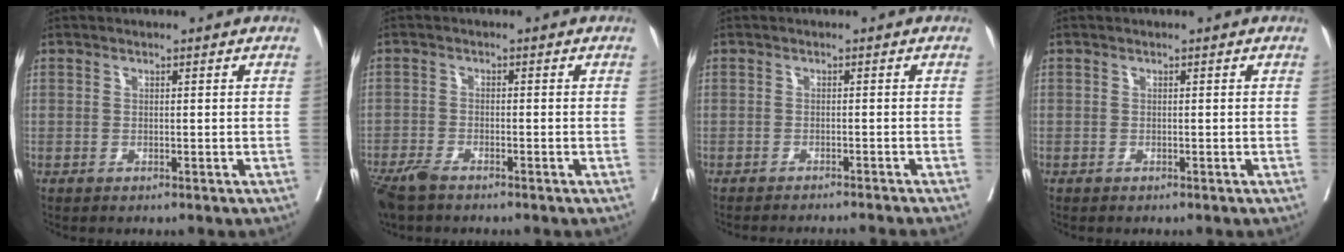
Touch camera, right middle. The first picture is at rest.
{"total": 4.4, "force": [-3.5, 1.1, 2.3], "torque": [-0.045, -0.009, -0.065]}
{"total": 7.6, "force": [-7.2, -0.7, 2.4], "torque": [-0.011, -0.012, -0.088]}
{"total": 0.0}